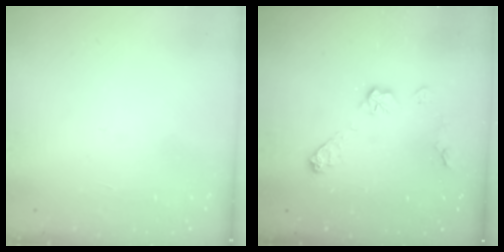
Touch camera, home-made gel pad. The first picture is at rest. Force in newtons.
{"total": 9.1, "press": 9.1, "slide": 0.5}